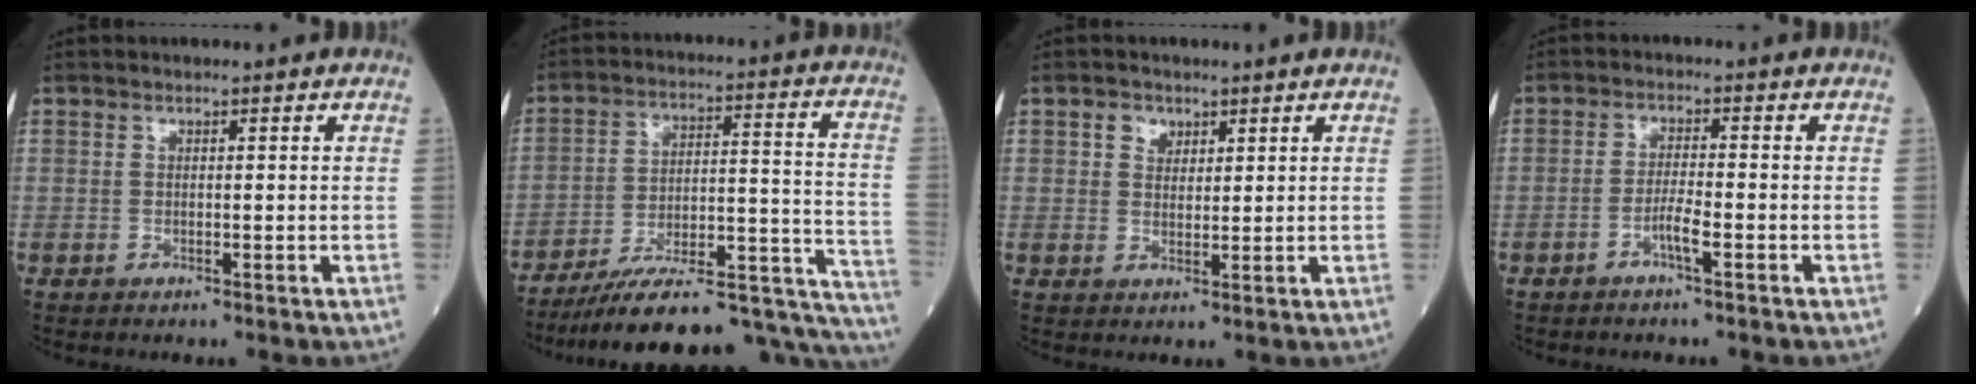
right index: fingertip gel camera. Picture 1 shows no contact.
{"total": 27.0, "force": [-24.3, 3.7, 11.3], "torque": [-0.088, 0.032, -0.342]}
{"total": 2.4, "force": [1.3, 1.8, 0.9], "torque": [-0.017, 0.003, 0.021]}
{"total": 2.9, "force": [-1.6, 0.0, 2.5], "torque": [-0.049, 0.000, -0.032]}